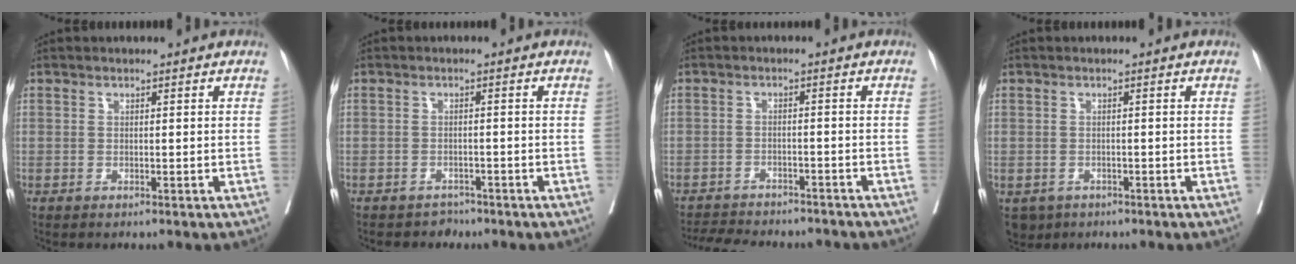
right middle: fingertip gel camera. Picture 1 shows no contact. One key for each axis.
{"total": 3.1, "fx": -2.7, "fy": 1.5, "fz": -0.2, "tx": 0.000, "ty": 0.003, "tz": -0.044}
{"total": 12.1, "fx": -11.1, "fy": 2.8, "fz": 3.8, "tx": -0.072, "ty": 0.003, "tz": -0.146}
{"total": 3.7, "fx": -2.4, "fy": 2.8, "fz": 0.8, "tx": -0.008, "ty": 0.001, "tz": -0.035}